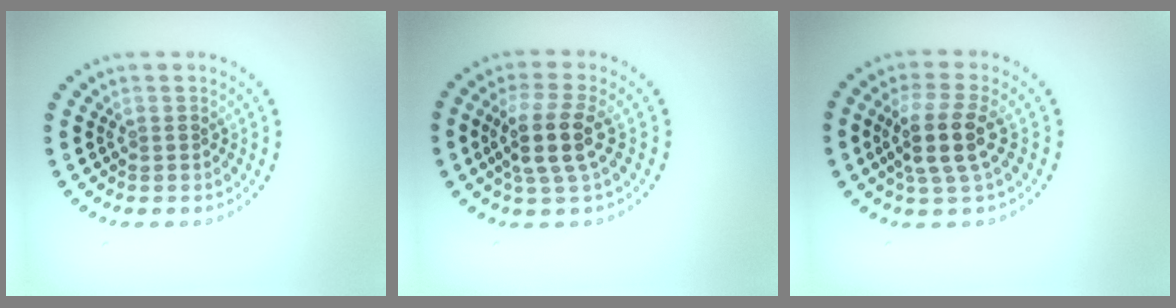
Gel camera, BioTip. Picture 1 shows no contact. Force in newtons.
{"total": 3.9, "press": 3.2, "slide": 2.1}
{"total": 3.9, "press": 3.2, "slide": 2.1}